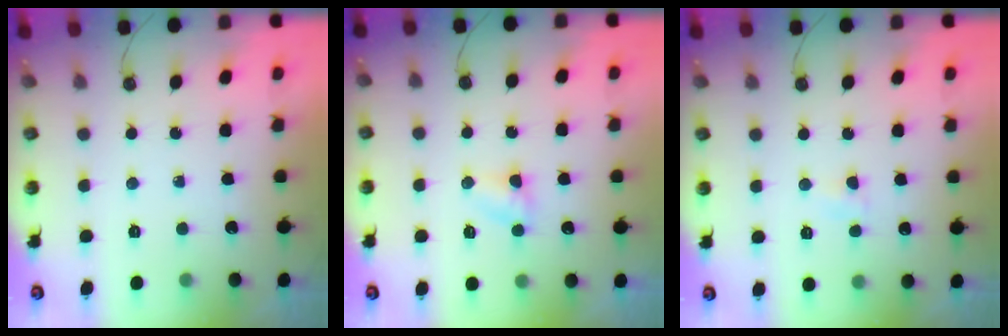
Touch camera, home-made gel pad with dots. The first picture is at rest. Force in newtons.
{"total": 3.3, "press": 3.3, "slide": 0.3}
{"total": 2.5, "press": 2.5, "slide": 0.4}